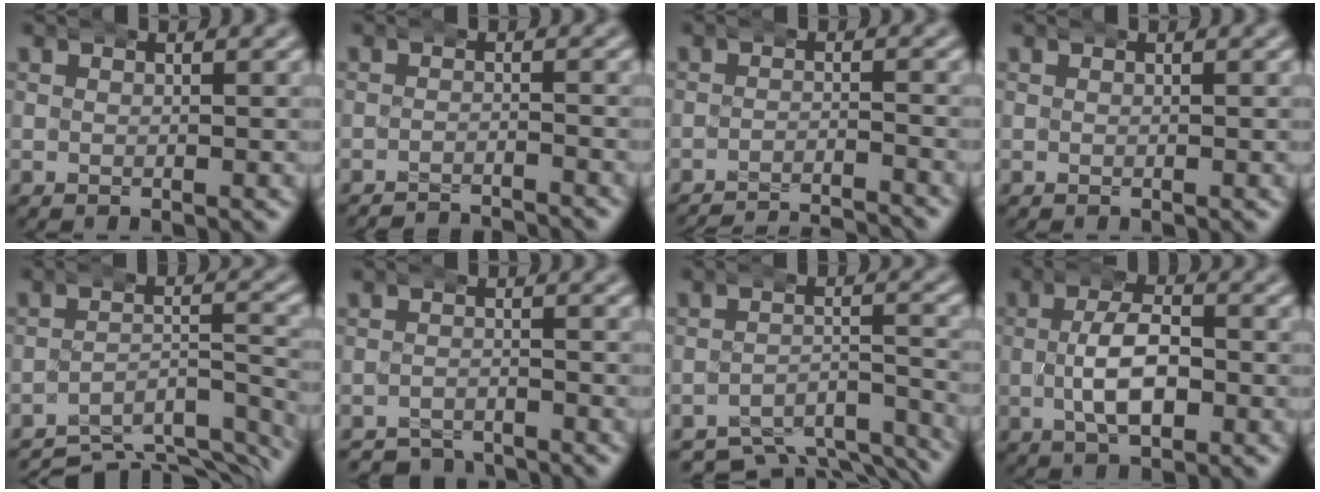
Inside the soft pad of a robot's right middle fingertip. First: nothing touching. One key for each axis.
{"total": 5.5, "fx": -5.4, "fy": 0.9, "fz": 0.6, "tx": -0.004, "ty": -0.012, "tz": -0.088}
{"total": 9.8, "fx": -9.6, "fy": 1.8, "fz": 1.2, "tx": 0.000, "ty": -0.019, "tz": -0.152}
{"total": 0.0}
{"total": 11.7, "fx": -10.6, "fy": 3.4, "fz": 3.7, "tx": -0.038, "ty": -0.026, "tz": -0.163}
{"total": 3.7, "fx": -3.6, "fy": 0.9, "fz": -0.1, "tx": 0.001, "ty": -0.012, "tz": -0.061}
{"total": 9.0, "fx": -7.9, "fy": 3.2, "fz": 2.8, "tx": -0.031, "ty": -0.021, "tz": -0.127}
{"total": 5.1, "fx": -1.0, "fy": 2.7, "fz": 4.2, "tx": -0.067, "ty": 0.008, "tz": -0.020}